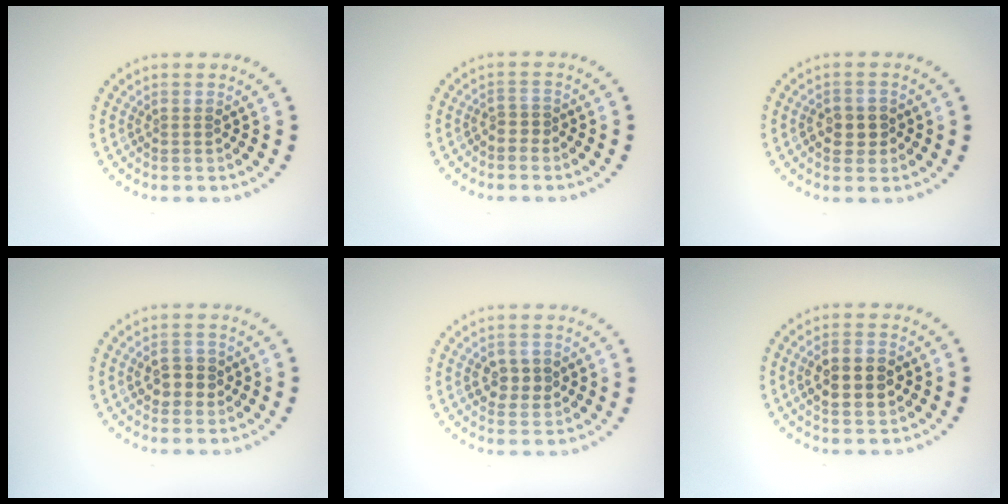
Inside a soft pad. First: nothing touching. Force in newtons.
{"total": 1.0, "press": 0.7, "slide": 0.7}
{"total": 2.4, "press": 2.4, "slide": 0.4}
{"total": 2.6, "press": 2.5, "slide": 0.3}
{"total": 2.6, "press": 2.6, "slide": 0.3}
{"total": 3.8, "press": 3.8, "slide": 0.3}